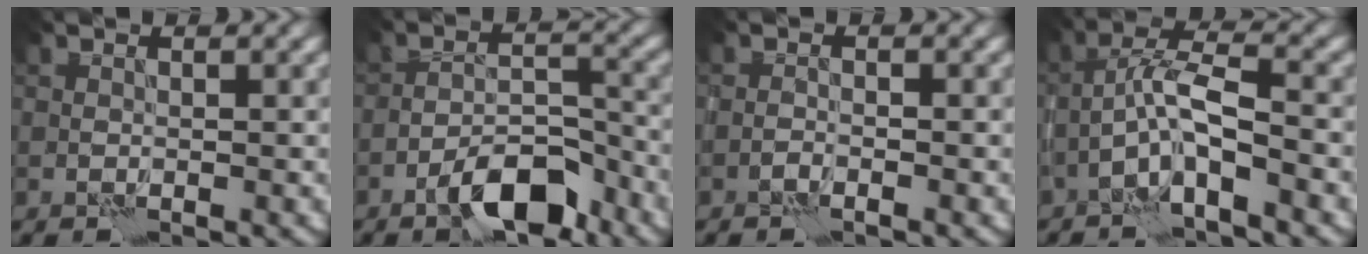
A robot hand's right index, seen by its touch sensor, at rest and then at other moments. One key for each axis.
{"total": 6.0, "fx": -4.1, "fy": 1.9, "fz": 4.0, "tx": -0.059, "ty": 0.013, "tz": -0.068}
{"total": 0.5, "fx": -0.4, "fy": -0.3, "fz": 0.1, "tx": -0.001, "ty": 0.004, "tz": -0.008}
{"total": 4.3, "fx": -1.8, "fy": 0.6, "fz": 3.8, "tx": -0.072, "ty": 0.016, "tz": -0.038}